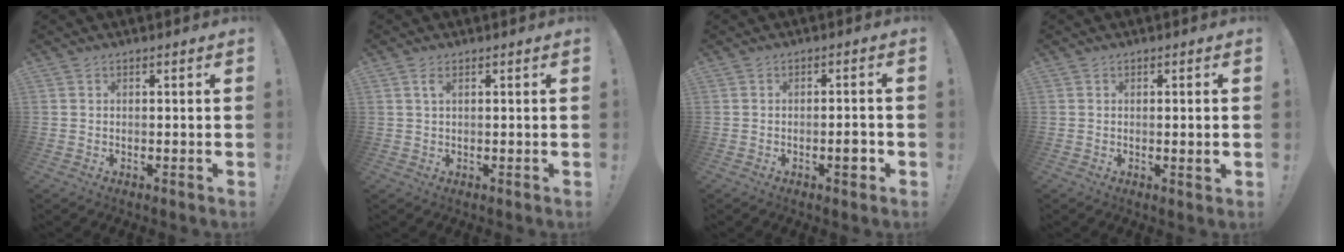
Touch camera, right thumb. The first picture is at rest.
{"total": 2.0, "force": [0.8, 0.7, 1.7], "torque": [-0.028, -0.001, 0.012]}
{"total": 3.8, "force": [-1.5, 1.1, 3.3], "torque": [-0.038, 0.003, -0.026]}
{"total": 2.1, "force": [0.1, -0.1, 2.1], "torque": [-0.030, -0.005, -0.001]}